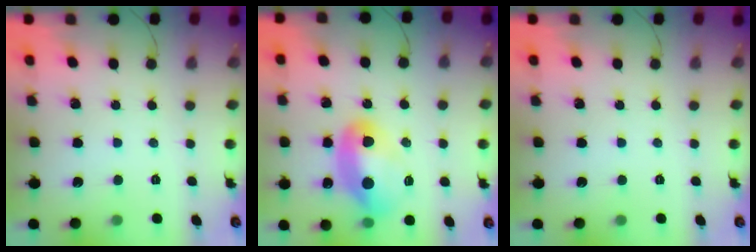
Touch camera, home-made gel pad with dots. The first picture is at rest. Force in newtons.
{"total": 16.1, "press": 14.5, "slide": 7.0}
{"total": 0.0}